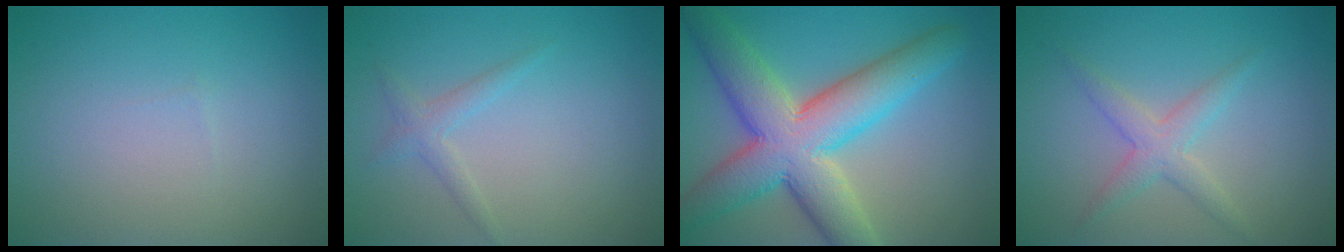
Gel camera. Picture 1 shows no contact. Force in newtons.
{"total": 1.5, "press": 1.5, "slide": 0.0}
{"total": 10.6, "press": 10.5, "slide": 0.7}
{"total": 2.4, "press": 2.4, "slide": 0.1}